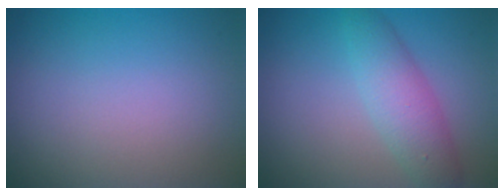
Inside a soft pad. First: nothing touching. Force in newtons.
{"total": 4.1, "press": 4.1, "slide": 0.0}